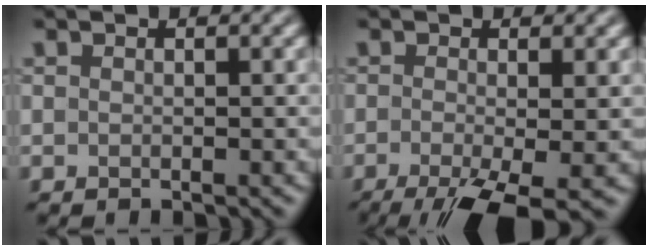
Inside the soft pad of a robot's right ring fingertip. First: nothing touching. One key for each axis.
{"total": 7.5, "fx": -4.1, "fy": 2.1, "fz": 6.0, "tx": -0.114, "ty": -0.016, "tz": -0.068}